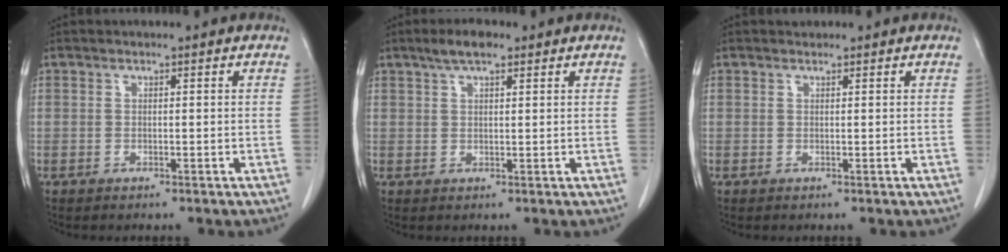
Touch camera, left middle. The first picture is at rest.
{"total": 4.1, "force": [2.8, 1.1, 2.8], "torque": [-0.056, 0.011, 0.050]}
{"total": 0.6, "force": [0.6, 0.2, 0.0], "torque": [-0.011, 0.003, 0.011]}